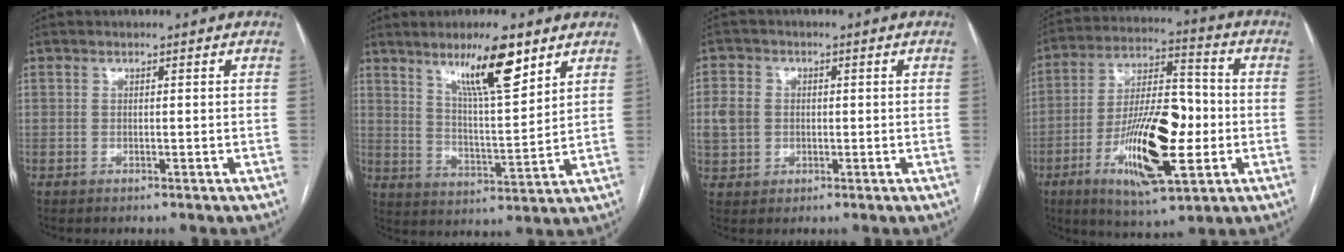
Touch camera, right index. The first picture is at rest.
{"total": 11.2, "force": [7.2, 1.4, 8.5], "torque": [-0.146, -0.005, 0.124]}
{"total": 5.0, "force": [0.1, 4.4, 2.3], "torque": [-0.060, 0.014, 0.009]}
{"total": 17.5, "force": [-4.5, 5.0, 16.1], "torque": [-0.294, 0.004, -0.072]}